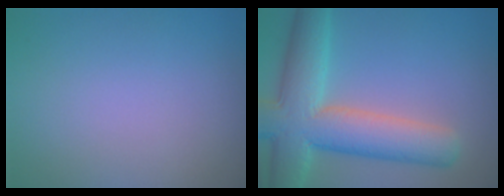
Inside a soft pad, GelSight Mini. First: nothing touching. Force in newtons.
{"total": 9.8, "press": 9.7, "slide": 0.6}